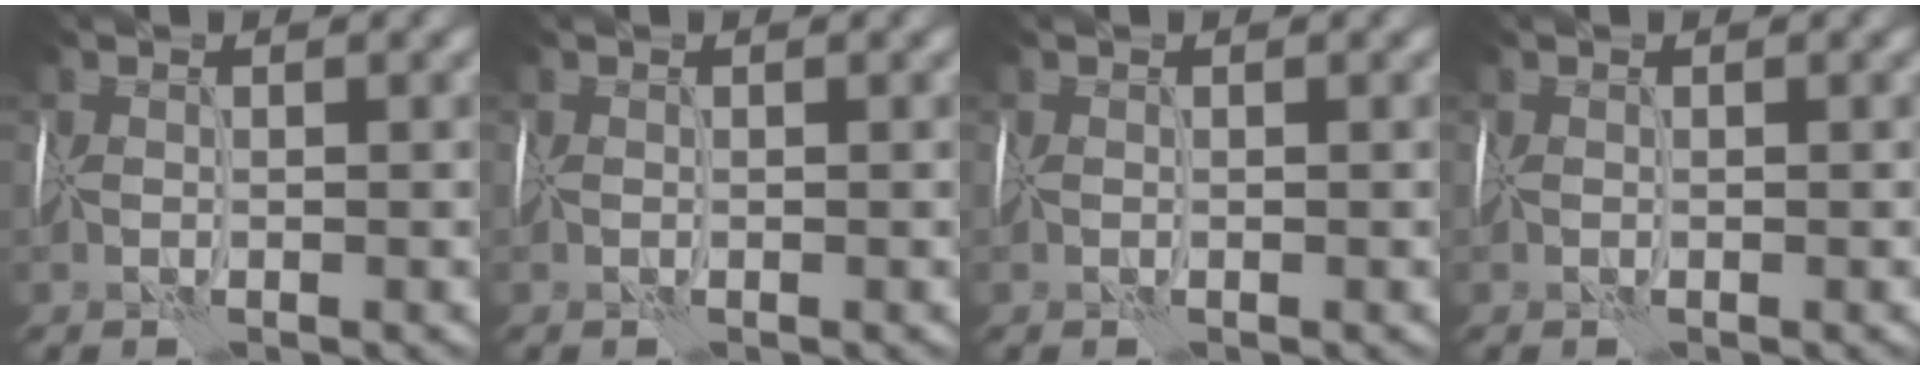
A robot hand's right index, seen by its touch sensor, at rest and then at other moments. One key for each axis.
{"total": 0.0}
{"total": 0.0}
{"total": 0.0}